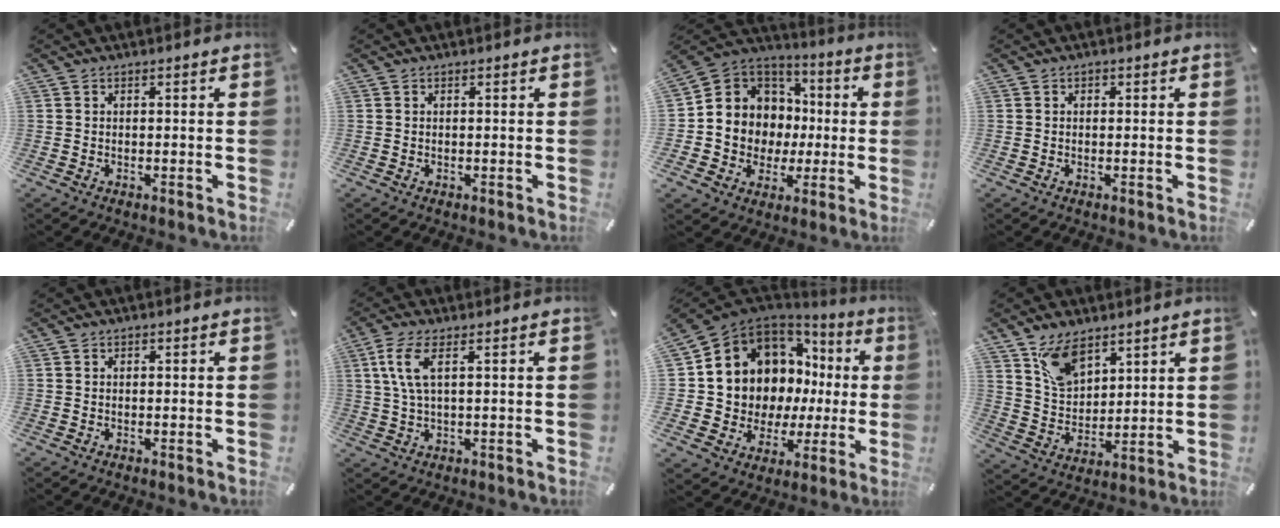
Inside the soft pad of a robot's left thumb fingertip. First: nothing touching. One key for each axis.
{"total": 0.0}
{"total": 10.1, "fx": 0.0, "fy": 10.1, "fz": 0.2, "tx": -0.015, "ty": -0.030, "tz": 0.014}
{"total": 0.5, "fx": 0.1, "fy": 0.5, "fz": 0.1, "tx": -0.001, "ty": 0.005, "tz": 0.000}
{"total": 0.0}
{"total": 6.3, "fx": 1.9, "fy": 1.7, "fz": 5.7, "tx": -0.129, "ty": -0.005, "tz": 0.030}
{"total": 10.7, "fx": 4.1, "fy": 9.4, "fz": 3.1, "tx": -0.068, "ty": -0.071, "tz": 0.091}
{"total": 9.8, "fx": 6.9, "fy": 5.8, "fz": 3.7, "tx": -0.080, "ty": -0.027, "tz": 0.134}